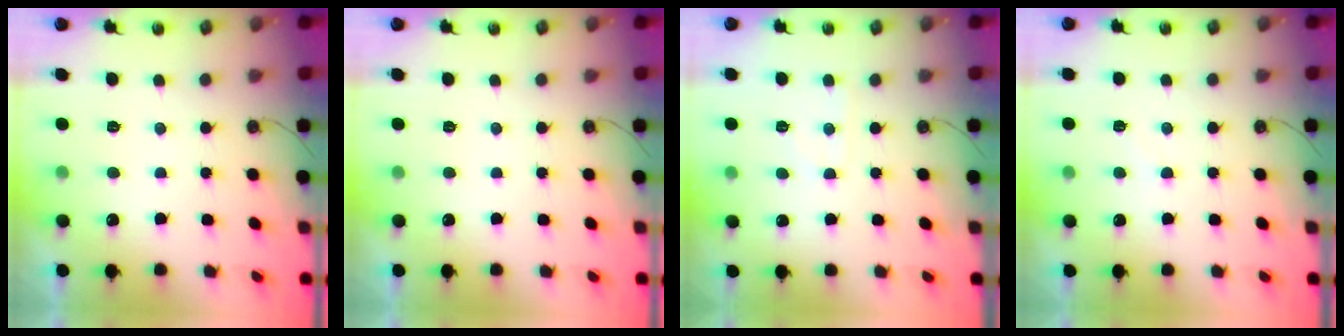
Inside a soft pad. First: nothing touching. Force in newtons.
{"total": 0.0}
{"total": 4.1, "press": 4.1, "slide": 0.4}
{"total": 2.8, "press": 2.8, "slide": 0.4}